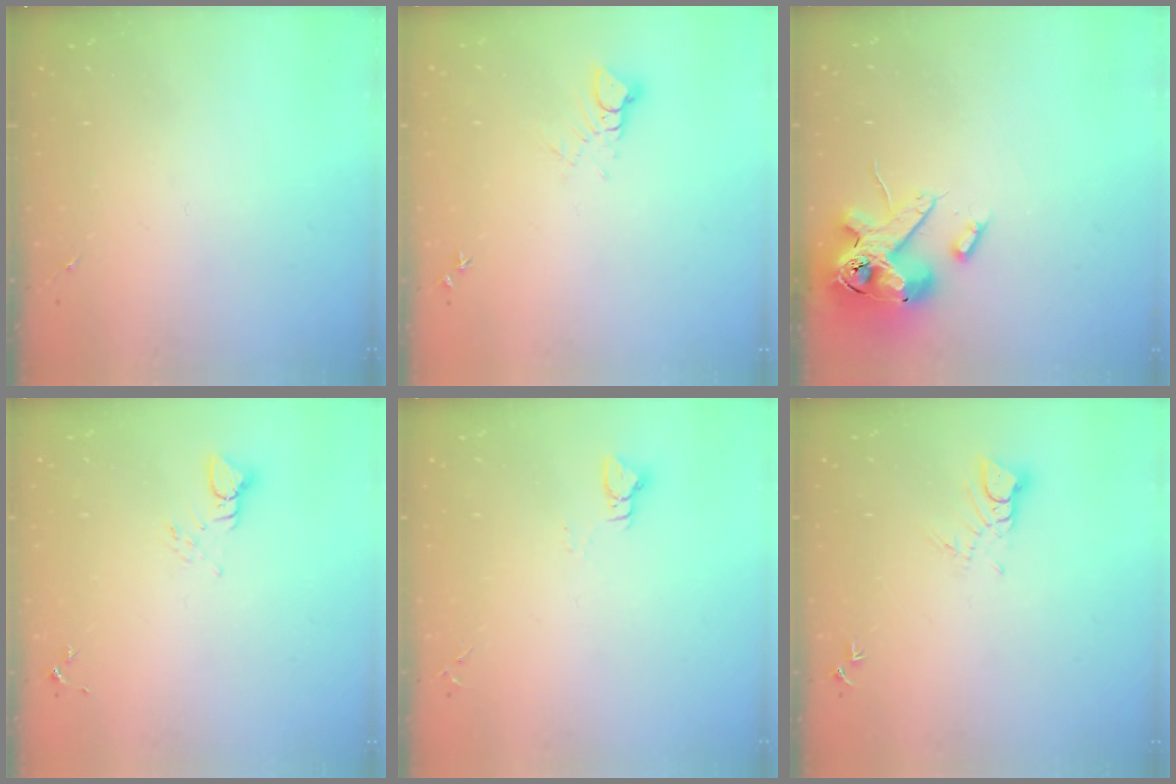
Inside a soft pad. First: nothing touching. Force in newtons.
{"total": 4.1, "press": 4.1, "slide": 0.2}
{"total": 15.9, "press": 15.7, "slide": 2.7}
{"total": 3.9, "press": 3.9, "slide": 0.4}
{"total": 2.9, "press": 2.9, "slide": 0.3}
{"total": 4.3, "press": 4.3, "slide": 0.4}